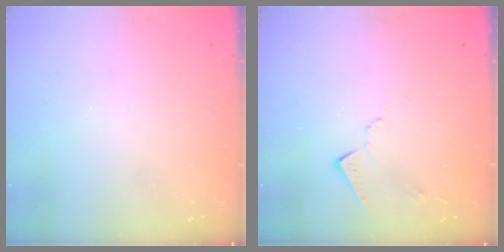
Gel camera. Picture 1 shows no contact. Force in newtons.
{"total": 7.0, "press": 7.0, "slide": 0.7}